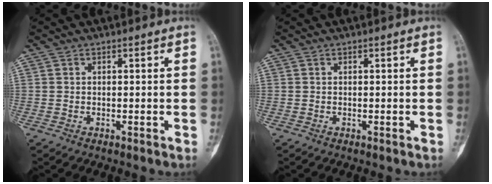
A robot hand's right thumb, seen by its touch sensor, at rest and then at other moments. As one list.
[{"total": 0.0}]